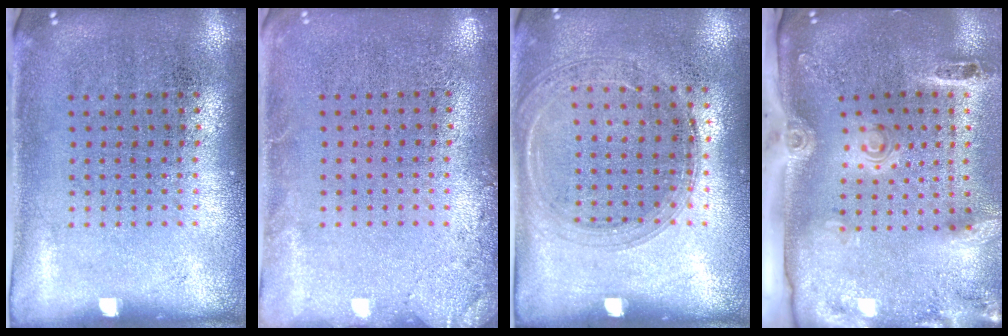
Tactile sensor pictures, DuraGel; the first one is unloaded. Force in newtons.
{"total": 1.4, "press": 1.4, "slide": 0.3}
{"total": 1.5, "press": 1.4, "slide": 0.3}
{"total": 3.1, "press": 2.1, "slide": 2.3}